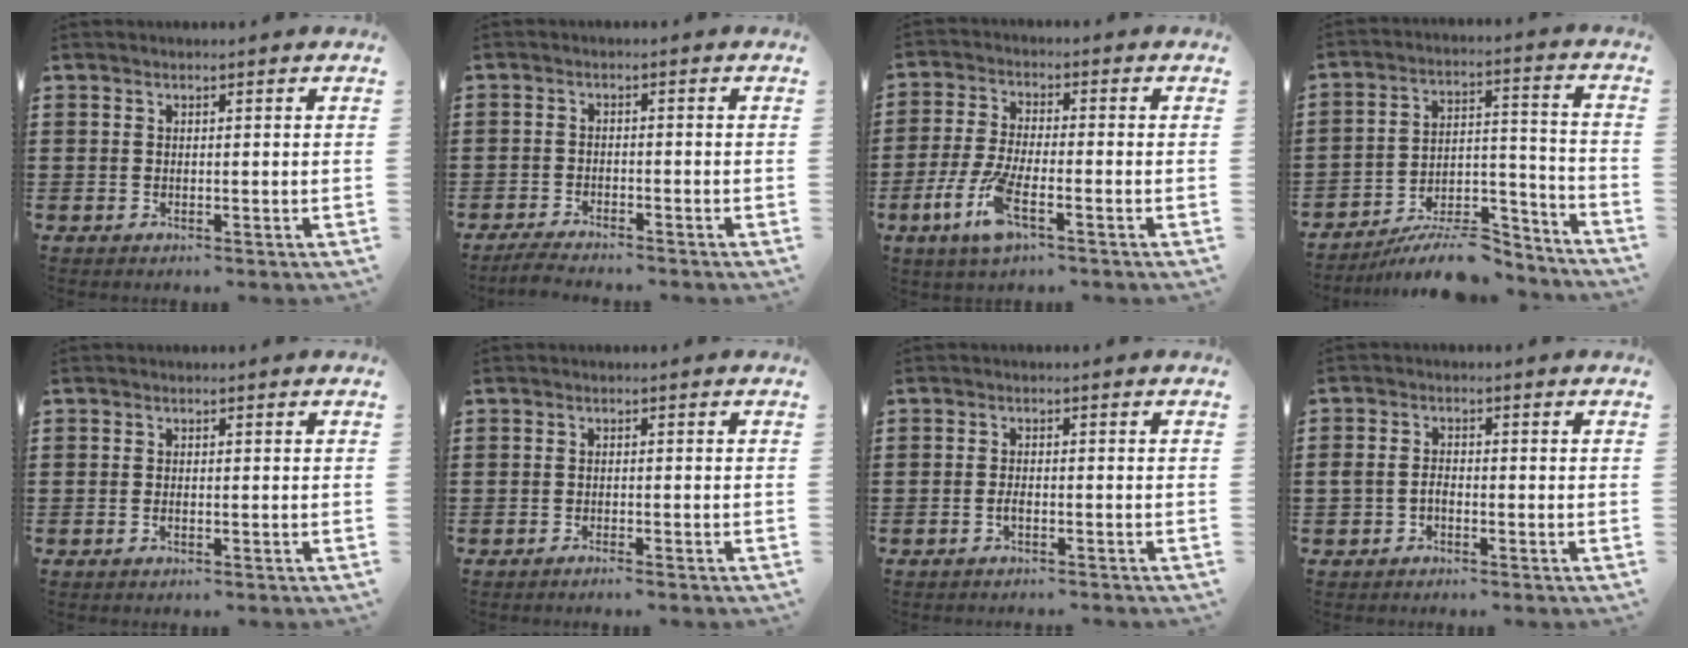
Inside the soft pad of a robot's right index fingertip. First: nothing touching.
{"total": 2.5, "force": [-2.5, 0.0, 0.2], "torque": [-0.008, -0.001, -0.050]}
{"total": 7.7, "force": [-3.9, 1.9, 6.4], "torque": [-0.151, -0.019, -0.073]}
{"total": 10.0, "force": [-8.7, 2.7, 4.1], "torque": [-0.045, 0.035, -0.157]}
{"total": 0.6, "force": [-0.3, 0.2, 0.5], "torque": [-0.011, -0.005, -0.005]}
{"total": 0.9, "force": [-0.9, -0.2, 0.3], "torque": [-0.006, -0.003, -0.016]}
{"total": 1.5, "force": [-1.0, 0.3, 1.1], "torque": [-0.023, -0.003, -0.018]}
{"total": 1.9, "force": [-1.0, 1.2, 1.1], "torque": [-0.024, 0.003, -0.020]}